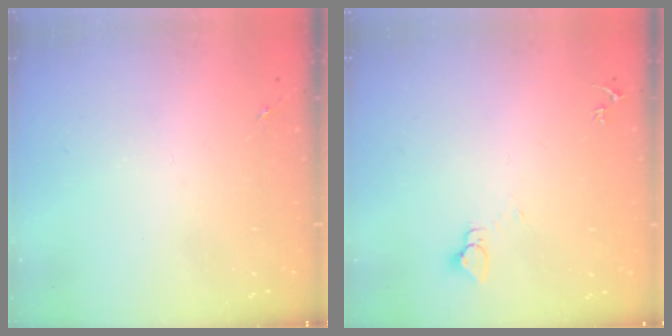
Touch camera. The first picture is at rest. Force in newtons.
{"total": 2.7, "press": 2.7, "slide": 0.2}